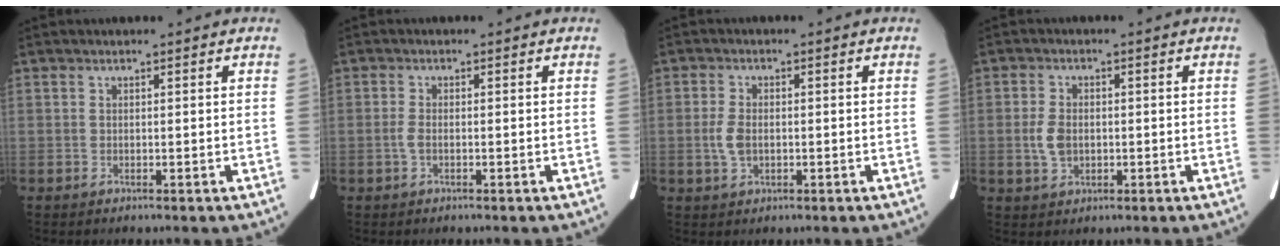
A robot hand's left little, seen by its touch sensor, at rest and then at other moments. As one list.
[{"total": 1.4, "force": [-0.5, 0.6, 1.2], "torque": [-0.032, 0.000, -0.010]}, {"total": 3.2, "force": [-0.5, 2.0, 2.5], "torque": [-0.062, 0.001, -0.009]}, {"total": 3.7, "force": [-0.5, 2.6, 2.6], "torque": [-0.062, 0.002, -0.006]}]